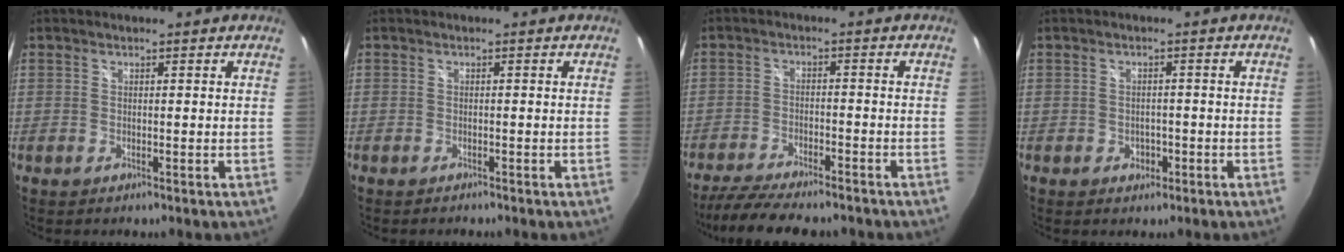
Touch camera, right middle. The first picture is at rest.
{"total": 1.3, "force": [-1.2, 0.3, 0.3], "torque": [-0.009, -0.008, -0.020]}
{"total": 13.3, "force": [-11.4, 2.8, 6.3], "torque": [-0.135, -0.031, -0.181]}
{"total": 2.4, "force": [-1.1, 2.0, 0.8], "torque": [-0.014, -0.001, -0.015]}